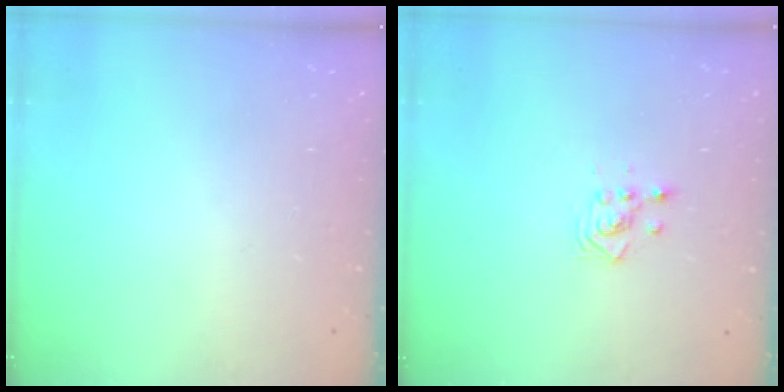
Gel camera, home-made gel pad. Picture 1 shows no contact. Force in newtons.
{"total": 2.9, "press": 2.9, "slide": 0.1}